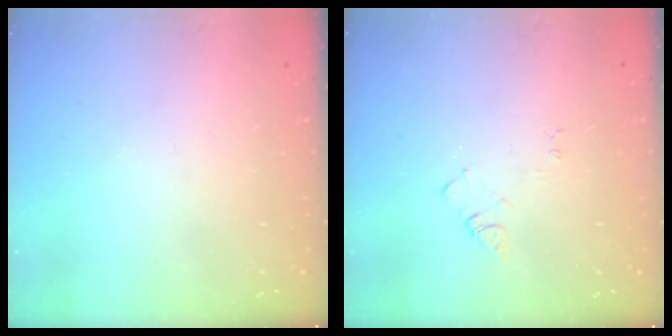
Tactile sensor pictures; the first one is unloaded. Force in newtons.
{"total": 4.2, "press": 4.2, "slide": 0.6}